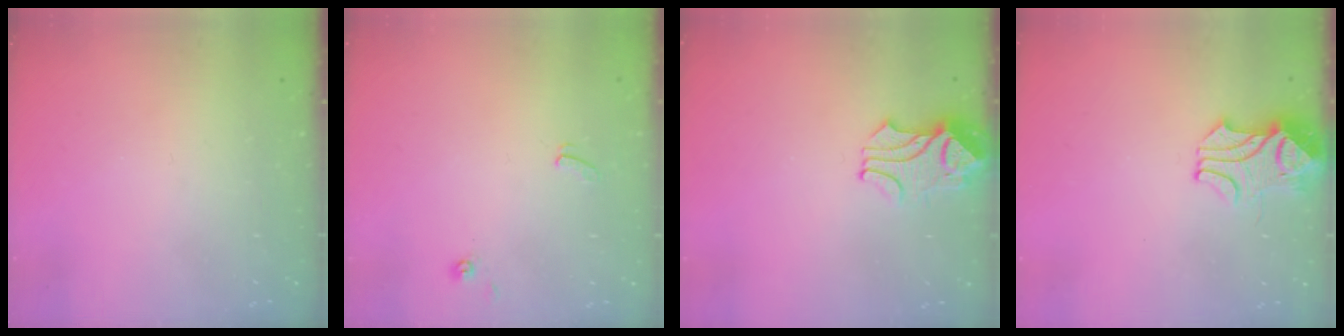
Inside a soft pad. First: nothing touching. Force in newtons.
{"total": 0.6, "press": 0.6, "slide": 0.3}
{"total": 2.1, "press": 2.0, "slide": 0.7}
{"total": 2.5, "press": 2.3, "slide": 1.0}